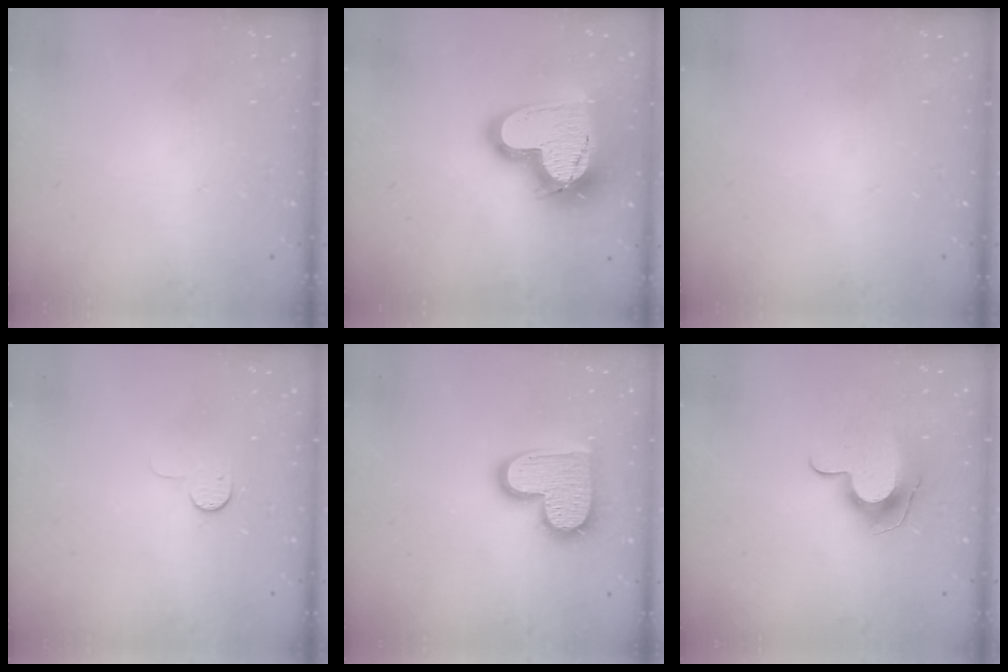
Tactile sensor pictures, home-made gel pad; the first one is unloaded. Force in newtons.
{"total": 23.1, "press": 23.0, "slide": 1.8}
{"total": 0.0}
{"total": 4.9, "press": 4.9, "slide": 0.5}
{"total": 15.1, "press": 15.0, "slide": 0.9}
{"total": 10.5, "press": 10.5, "slide": 0.1}